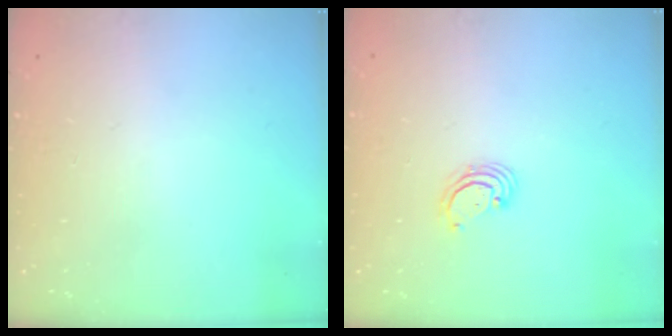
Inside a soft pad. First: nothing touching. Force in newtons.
{"total": 2.8, "press": 2.8, "slide": 0.3}